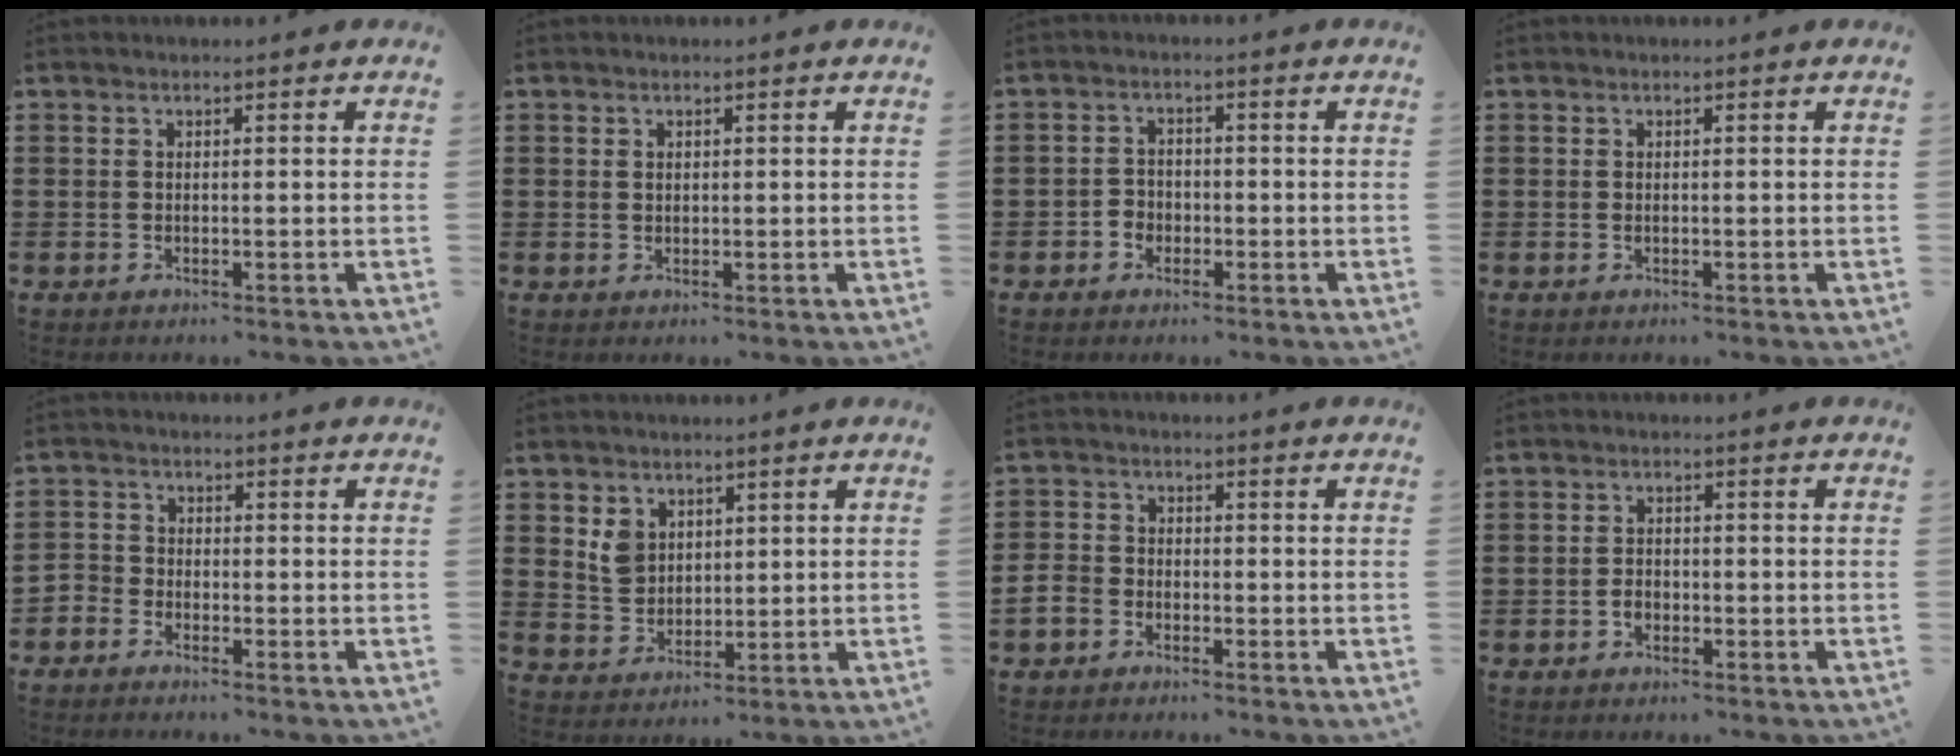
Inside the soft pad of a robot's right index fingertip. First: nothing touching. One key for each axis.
{"total": 0.6, "fx": 0.3, "fy": 0.5, "fz": 0.1, "tx": -0.004, "ty": 0.003, "tz": 0.005}
{"total": 2.2, "fx": -1.2, "fy": 1.8, "fz": 0.4, "tx": -0.014, "ty": 0.004, "tz": -0.028}
{"total": 0.0}
{"total": 2.1, "fx": -2.0, "fy": 0.8, "fz": -0.2, "tx": -0.004, "ty": 0.003, "tz": -0.045}
{"total": 4.5, "fx": 2.2, "fy": 3.7, "fz": 1.4, "tx": -0.042, "ty": 0.013, "tz": 0.044}
{"total": 2.9, "fx": -2.0, "fy": 2.0, "fz": 0.7, "tx": -0.042, "ty": -0.004, "tz": -0.049}
{"total": 1.7, "fx": -0.8, "fy": 1.1, "fz": 1.0, "tx": -0.021, "ty": 0.001, "tz": -0.016}